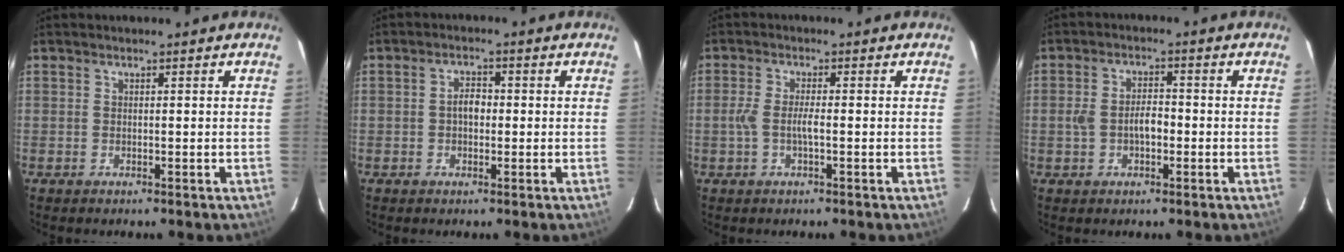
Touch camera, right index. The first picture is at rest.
{"total": 2.9, "force": [-0.2, 1.9, 2.1], "torque": [-0.037, 0.010, -0.005]}
{"total": 3.6, "force": [-0.8, 0.7, 3.5], "torque": [-0.068, 0.001, -0.016]}
{"total": 5.1, "force": [-1.2, 2.9, 4.0], "torque": [-0.078, 0.008, -0.016]}